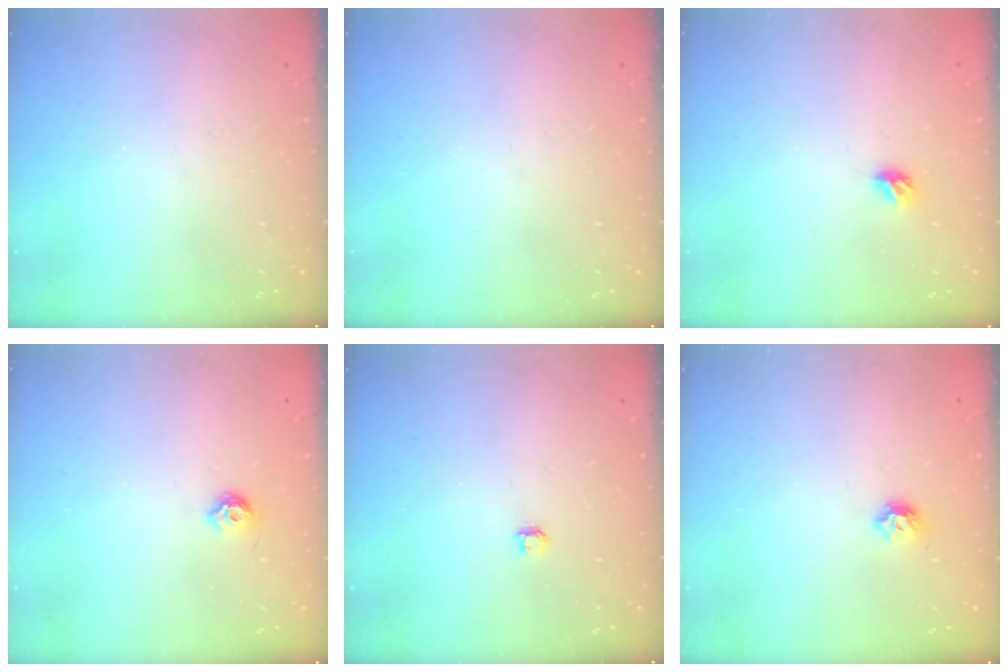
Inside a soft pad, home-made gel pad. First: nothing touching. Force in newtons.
{"total": 0.0}
{"total": 3.3, "press": 3.2, "slide": 0.8}
{"total": 6.1, "press": 6.0, "slide": 0.9}
{"total": 2.8, "press": 2.8, "slide": 0.3}
{"total": 6.0, "press": 5.9, "slide": 1.0}